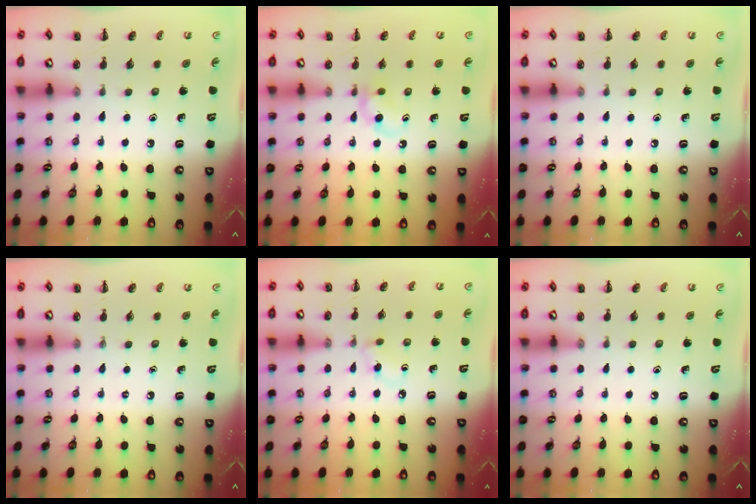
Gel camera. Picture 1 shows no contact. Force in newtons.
{"total": 4.9, "press": 4.5, "slide": 1.9}
{"total": 0.0}
{"total": 0.0}
{"total": 2.9, "press": 2.6, "slide": 1.2}
{"total": 0.0}